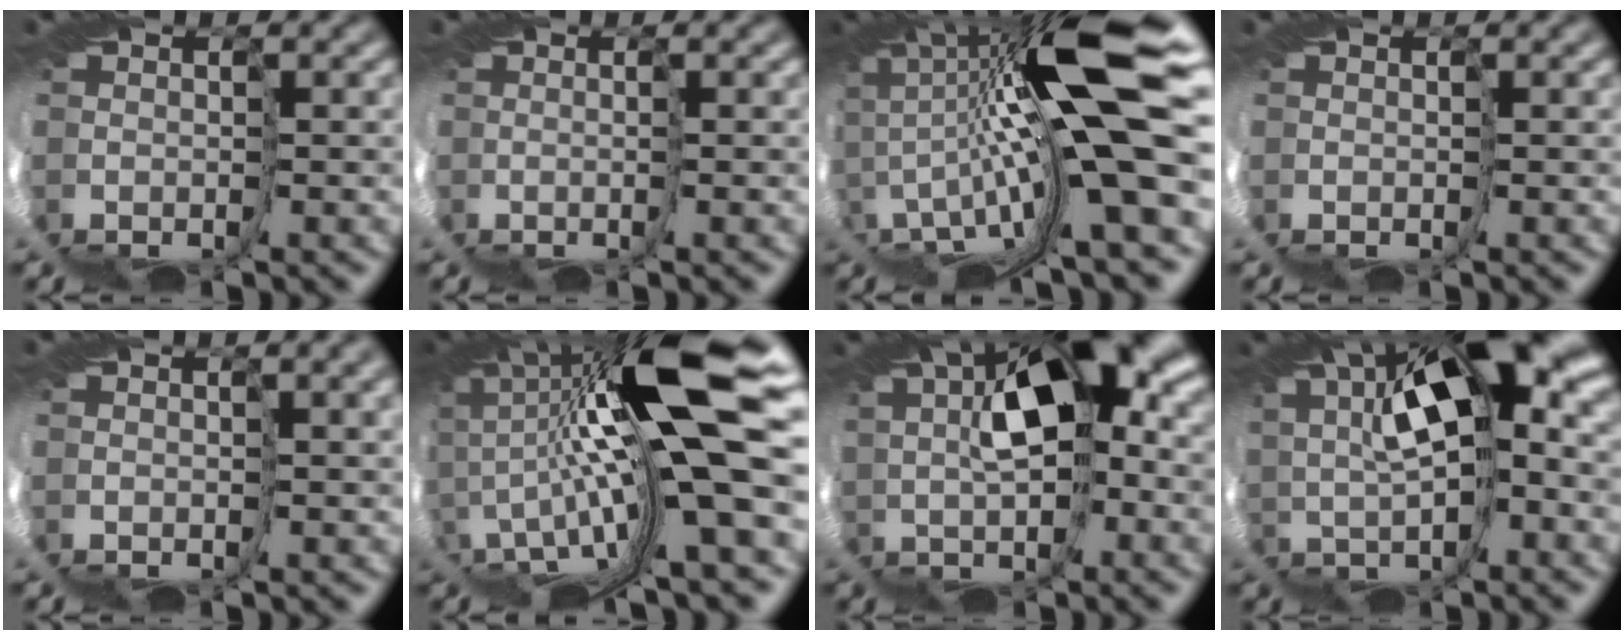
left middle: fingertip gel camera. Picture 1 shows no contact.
{"total": 0.9, "force": [0.3, -0.8, 0.0], "torque": [-0.004, -0.002, 0.010]}
{"total": 14.0, "force": [4.7, 0.7, 13.2], "torque": [-0.242, 0.005, 0.072]}
{"total": 0.0}
{"total": 3.5, "force": [2.0, 0.4, 2.9], "torque": [-0.057, -0.006, 0.049]}
{"total": 14.6, "force": [5.7, 0.9, 13.4], "torque": [-0.243, 0.004, 0.095]}
{"total": 7.1, "force": [4.2, 0.4, 5.7], "torque": [-0.104, 0.025, 0.059]}
{"total": 8.4, "force": [5.5, -0.6, 6.3], "torque": [-0.111, 0.022, 0.082]}